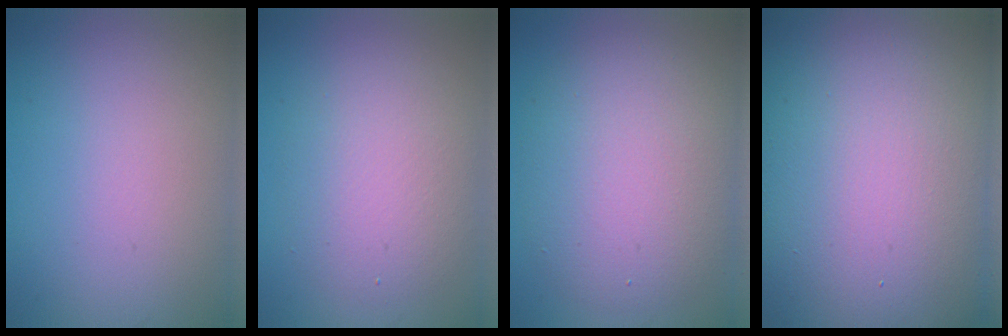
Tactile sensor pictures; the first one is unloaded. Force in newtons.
{"total": 4.5, "press": 4.5, "slide": 0.5}
{"total": 7.7, "press": 7.7, "slide": 0.7}
{"total": 28.1, "press": 28.1, "slide": 0.8}